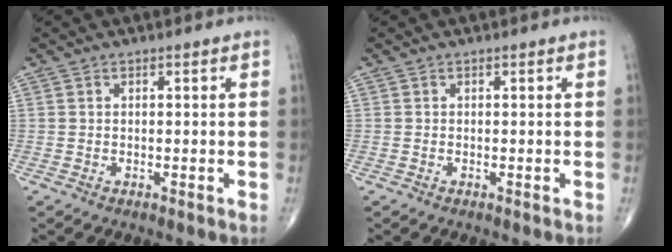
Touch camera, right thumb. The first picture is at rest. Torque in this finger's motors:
{"motor_torque": [-0.09, 0.04, 0.11, 0.00, -0.02]}